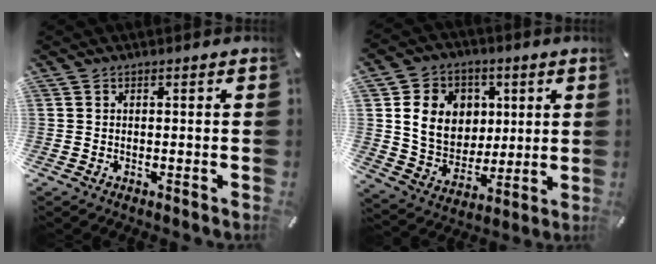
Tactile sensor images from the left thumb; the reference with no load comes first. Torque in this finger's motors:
{"motor_torque": [1.18, 1.14, 0.40, -0.09, 0.13]}